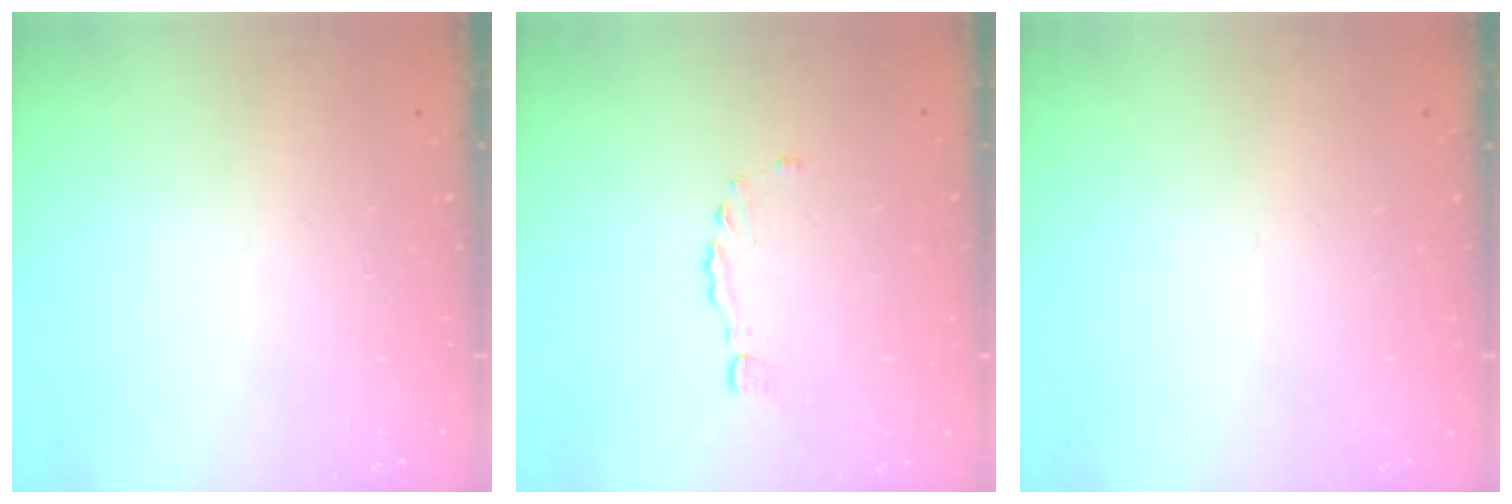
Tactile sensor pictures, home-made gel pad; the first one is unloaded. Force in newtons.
{"total": 1.4, "press": 1.3, "slide": 0.3}
{"total": 0.0}